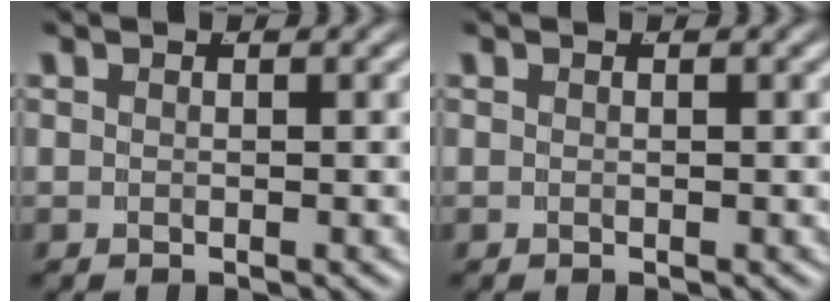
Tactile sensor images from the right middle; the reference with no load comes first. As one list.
[{"total": 0.0}]